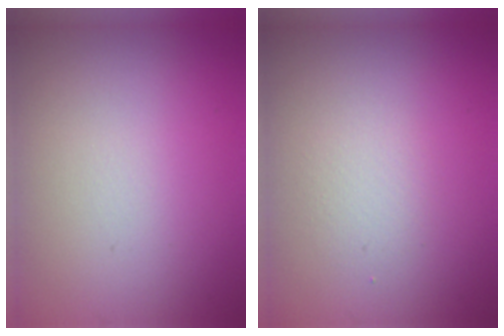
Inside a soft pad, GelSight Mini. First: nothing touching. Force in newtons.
{"total": 1.4, "press": 1.4, "slide": 0.1}